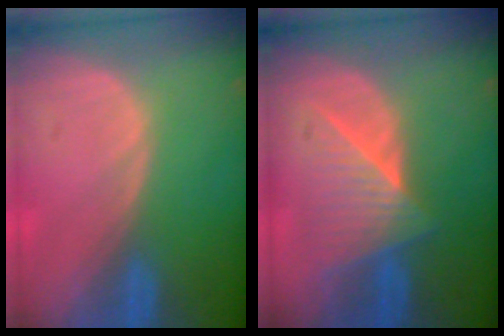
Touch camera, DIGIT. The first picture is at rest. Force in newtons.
{"total": 6.6, "press": 6.6, "slide": 0.6}